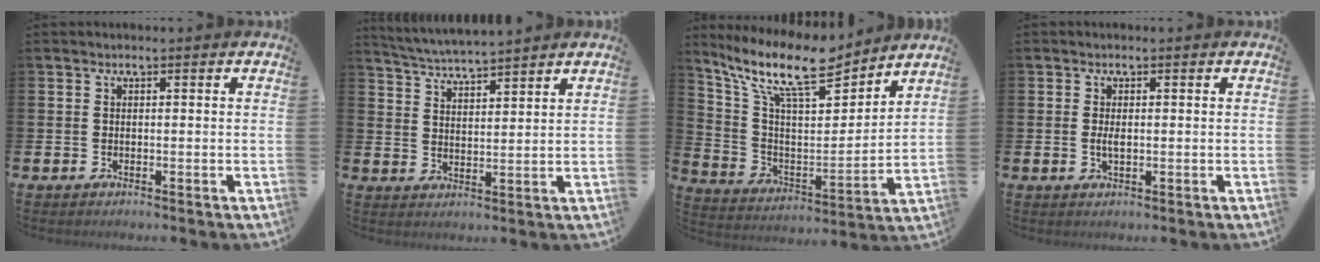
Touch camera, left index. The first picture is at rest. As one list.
[{"total": 4.5, "force": [4.4, -0.3, 0.4], "torque": [-0.029, -0.028, 0.079]}, {"total": 12.7, "force": [10.4, 3.5, 6.4], "torque": [-0.156, -0.060, 0.179]}, {"total": 1.5, "force": [0.1, 0.6, 1.4], "torque": [-0.028, 0.003, 0.000]}]